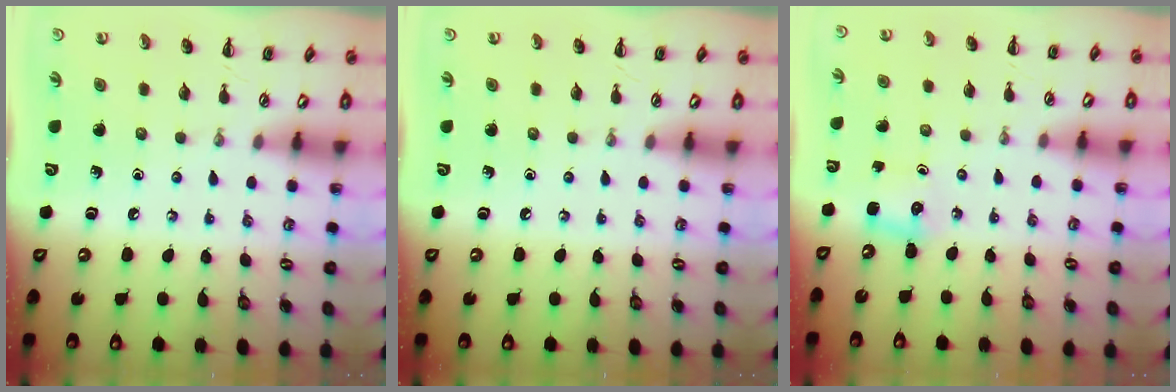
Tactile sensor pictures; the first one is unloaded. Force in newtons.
{"total": 0.0}
{"total": 2.5, "press": 2.4, "slide": 0.8}